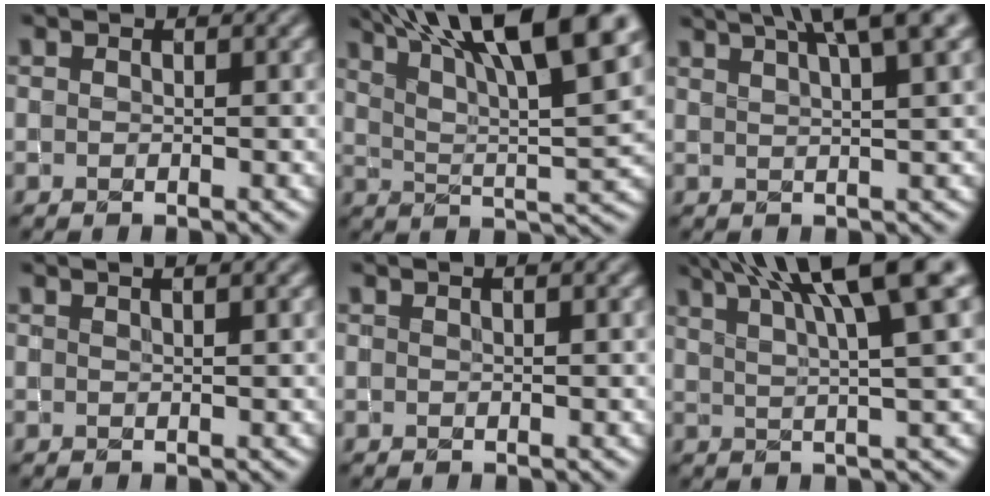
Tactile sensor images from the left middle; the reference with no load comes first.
{"total": 14.7, "force": [8.9, 3.9, 11.1], "torque": [-0.173, 0.020, 0.139]}
{"total": 7.7, "force": [4.8, 1.8, 5.6], "torque": [-0.050, 0.033, 0.046]}
{"total": 3.3, "force": [2.0, 1.4, 2.1], "torque": [-0.006, 0.014, -0.004]}
{"total": 1.3, "force": [0.9, 0.4, 0.9], "torque": [-0.015, -0.004, 0.008]}
{"total": 12.3, "force": [6.8, 2.8, 9.9], "torque": [-0.118, 0.033, 0.091]}